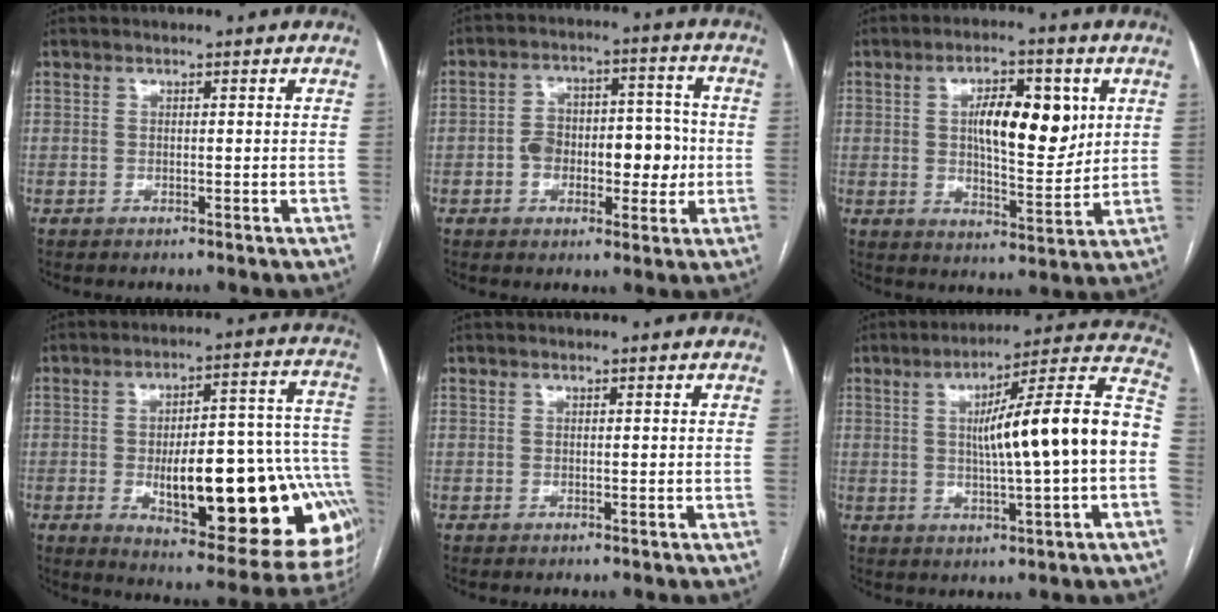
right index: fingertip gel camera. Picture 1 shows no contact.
{"total": 10.3, "force": [-1.6, 5.9, 8.3], "torque": [-0.116, 0.039, -0.018]}
{"total": 11.3, "force": [2.9, 4.1, 10.1], "torque": [-0.168, 0.010, 0.051]}
{"total": 27.9, "force": [-6.5, 8.1, 25.9], "torque": [-0.262, 0.022, -0.070]}
{"total": 0.0}
{"total": 17.3, "force": [-0.3, 0.5, 17.3], "torque": [-0.256, 0.029, -0.008]}